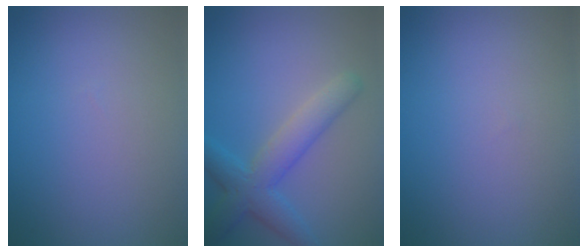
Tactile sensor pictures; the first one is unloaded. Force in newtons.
{"total": 4.5, "press": 4.5, "slide": 0.3}
{"total": 0.0}